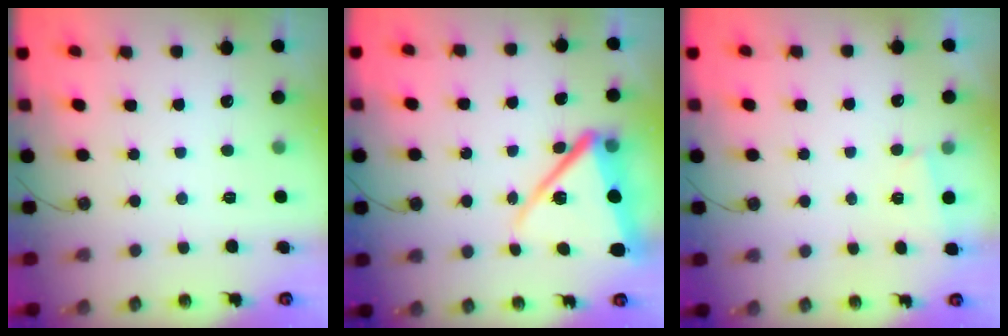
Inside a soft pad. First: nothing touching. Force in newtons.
{"total": 13.9, "press": 13.8, "slide": 1.5}
{"total": 1.1, "press": 1.0, "slide": 0.3}